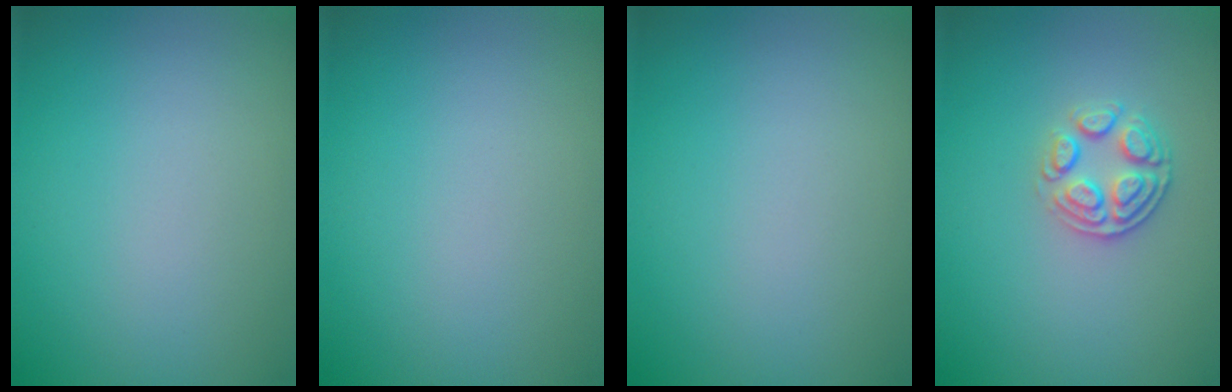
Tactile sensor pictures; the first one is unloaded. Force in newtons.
{"total": 0.0}
{"total": 0.0}
{"total": 2.7, "press": 2.4, "slide": 1.2}